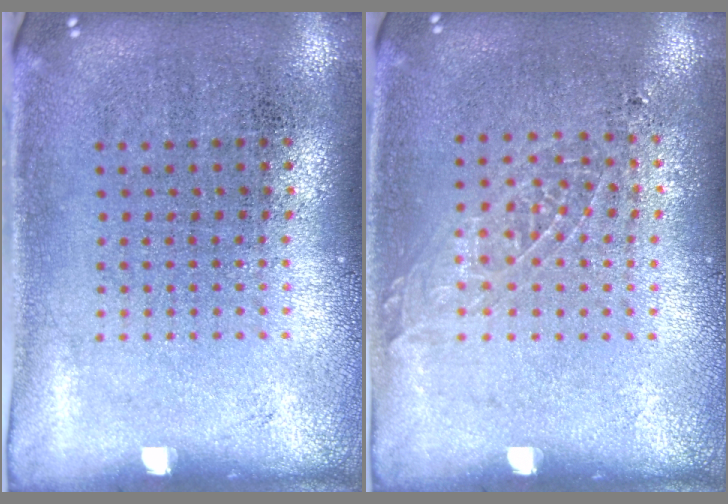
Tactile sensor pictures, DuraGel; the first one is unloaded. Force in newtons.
{"total": 0.9, "press": 0.9, "slide": 0.2}